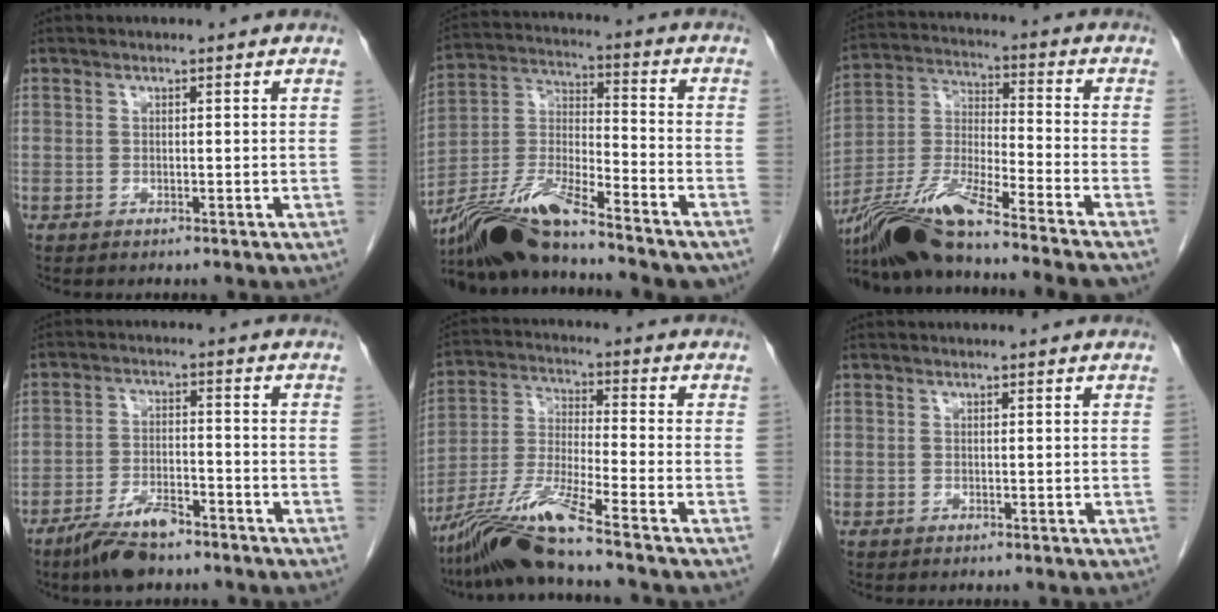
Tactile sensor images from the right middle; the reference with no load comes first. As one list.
[{"total": 16.1, "force": [-13.5, 1.9, 8.6], "torque": [-0.183, -0.005, -0.249]}, {"total": 17.4, "force": [-14.3, -0.9, 9.8], "torque": [-0.212, -0.018, -0.265]}, {"total": 7.3, "force": [-5.5, 2.0, 4.2], "torque": [-0.088, -0.009, -0.102]}, {"total": 11.2, "force": [-8.6, -1.4, 7.0], "torque": [-0.150, -0.023, -0.166]}, {"total": 0.0}]